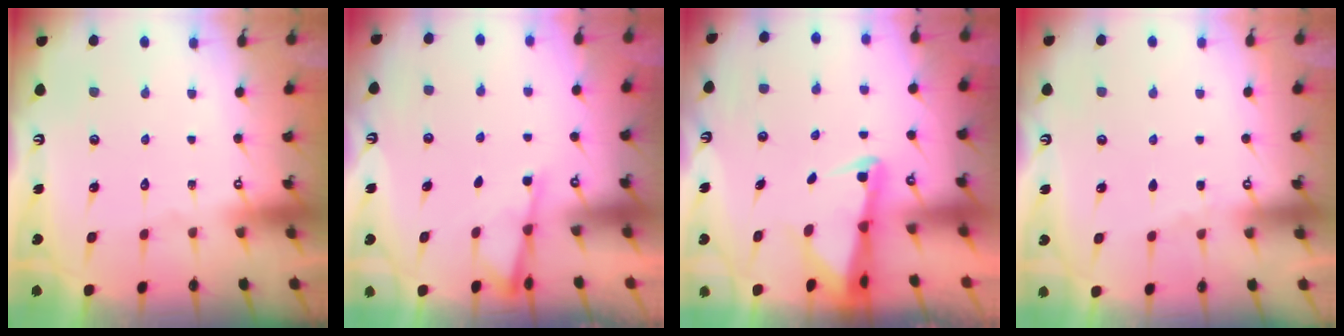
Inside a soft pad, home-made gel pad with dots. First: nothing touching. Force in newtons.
{"total": 2.4, "press": 2.4, "slide": 0.4}
{"total": 2.6, "press": 2.5, "slide": 0.5}
{"total": 2.8, "press": 2.7, "slide": 0.4}